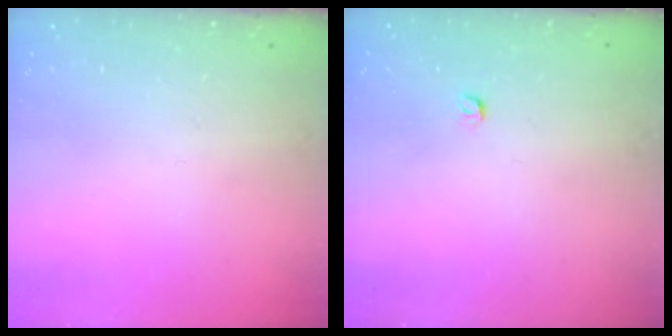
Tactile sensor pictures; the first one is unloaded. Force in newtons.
{"total": 3.0, "press": 2.9, "slide": 0.4}